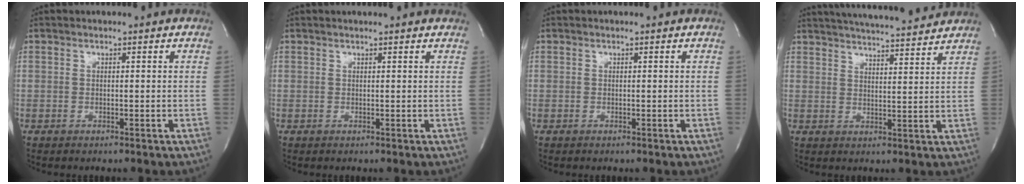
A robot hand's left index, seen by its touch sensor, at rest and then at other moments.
{"total": 3.3, "force": [3.1, 0.1, 1.2], "torque": [-0.019, 0.018, 0.030]}
{"total": 0.0}
{"total": 15.6, "force": [14.5, 1.1, 5.6], "torque": [-0.096, 0.013, 0.201]}